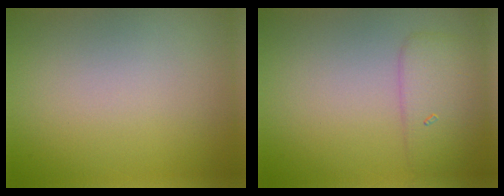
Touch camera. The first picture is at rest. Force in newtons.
{"total": 3.1, "press": 3.1, "slide": 0.1}